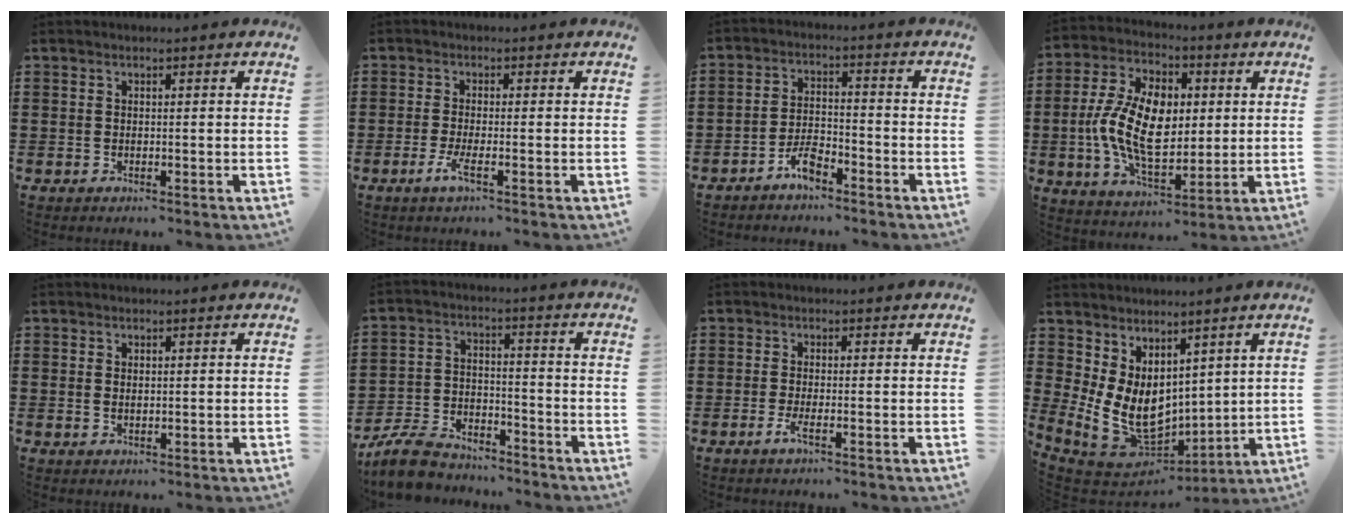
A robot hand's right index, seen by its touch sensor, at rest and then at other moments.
{"total": 3.2, "force": [-1.5, 0.4, 2.8], "torque": [-0.068, -0.012, -0.032]}
{"total": 4.4, "force": [-3.4, 1.6, 2.2], "torque": [-0.054, 0.008, -0.070]}
{"total": 13.4, "force": [0.2, 8.0, 10.8], "torque": [-0.231, 0.004, 0.002]}
{"total": 1.0, "force": [0.7, 0.6, 0.5], "torque": [-0.010, 0.004, 0.012]}
{"total": 7.1, "force": [-6.6, 1.8, 1.8], "torque": [-0.048, 0.016, -0.132]}
{"total": 2.2, "force": [-1.0, 0.3, 2.0], "torque": [-0.048, -0.008, -0.022]}
{"total": 10.6, "force": [1.8, 8.0, 6.8], "torque": [-0.162, -0.030, 0.046]}